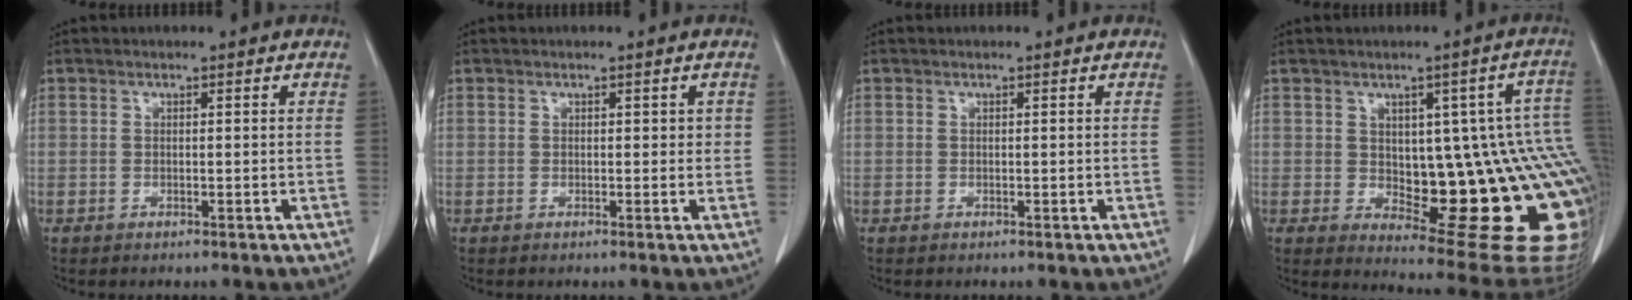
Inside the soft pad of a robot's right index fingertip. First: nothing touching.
{"total": 1.3, "force": [0.4, 0.9, 0.9], "torque": [-0.008, 0.006, 0.005]}
{"total": 0.0}
{"total": 21.0, "force": [-2.1, 7.6, 19.5], "torque": [-0.141, 0.022, -0.003]}